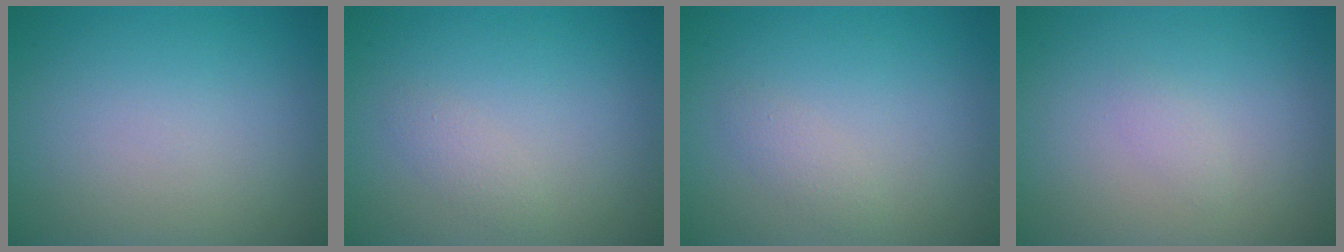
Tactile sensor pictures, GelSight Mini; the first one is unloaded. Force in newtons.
{"total": 1.1, "press": 1.1, "slide": 0.1}
{"total": 1.1, "press": 1.1, "slide": 0.1}
{"total": 0.6, "press": 0.6, "slide": 0.1}